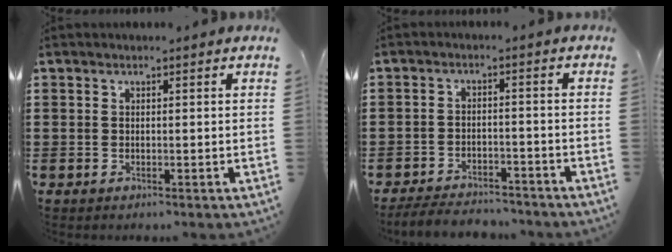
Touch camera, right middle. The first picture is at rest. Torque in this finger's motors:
{"motor_torque": [0.44, 0.42, 0.05, 0.07]}